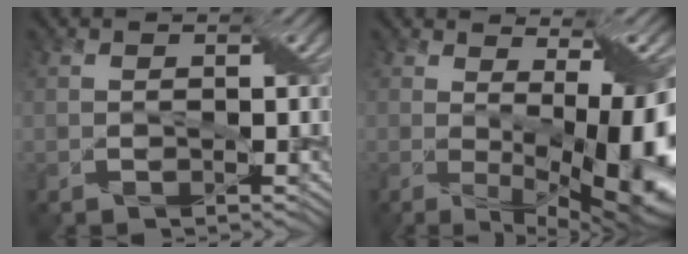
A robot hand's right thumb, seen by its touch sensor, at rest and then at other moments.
{"total": 11.5, "force": [-1.3, 3.1, 11.0], "torque": [-0.154, -0.015, -0.012]}